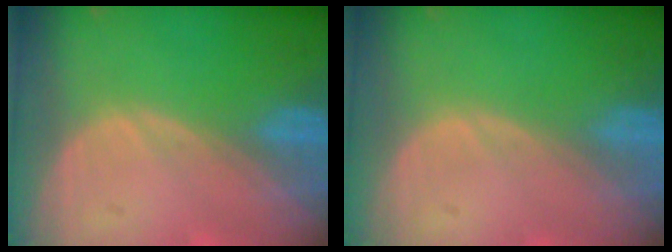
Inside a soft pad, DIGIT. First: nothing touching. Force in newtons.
{"total": 0.0}